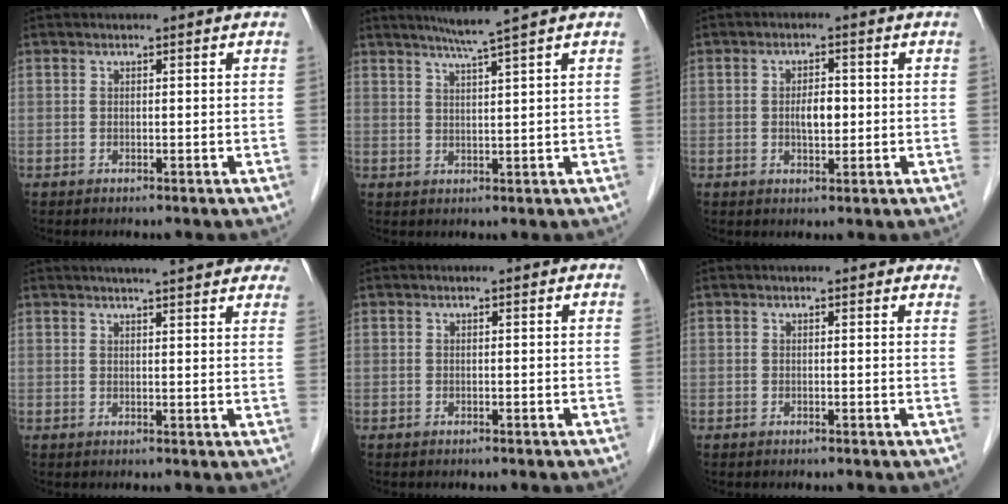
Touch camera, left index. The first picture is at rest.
{"total": 4.3, "force": [3.3, -1.6, 2.3], "torque": [-0.040, -0.007, 0.063]}
{"total": 3.3, "force": [-0.2, 1.5, 3.0], "torque": [-0.052, 0.002, -0.001]}
{"total": 15.7, "force": [13.5, 2.4, 7.6], "torque": [-0.089, 0.020, 0.151]}
{"total": 0.0}
{"total": 3.8, "force": [3.4, 1.0, 1.3], "torque": [-0.004, 0.004, 0.021]}